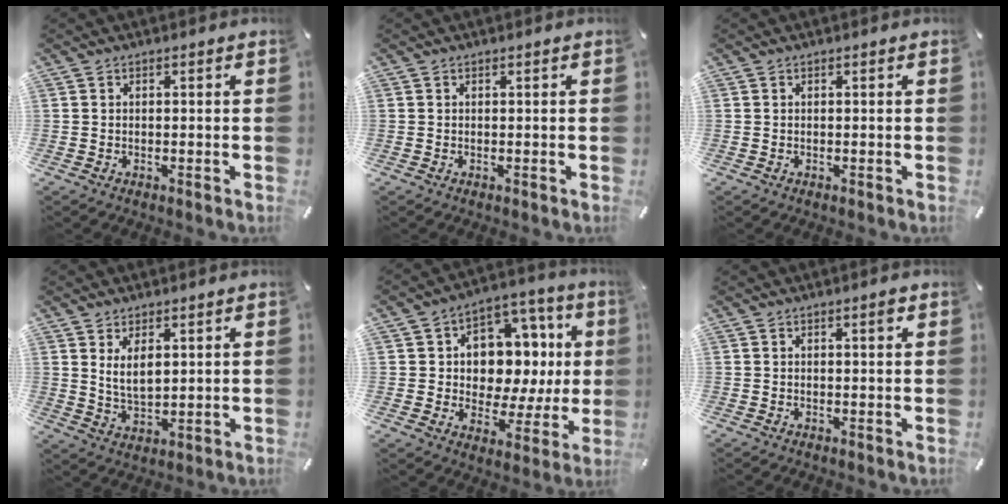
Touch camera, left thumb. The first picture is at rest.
{"total": 0.0}
{"total": 0.0}
{"total": 5.6, "force": [2.4, 2.8, 4.2], "torque": [-0.088, -0.005, 0.039]}
{"total": 12.3, "force": [3.0, 10.1, 6.4], "torque": [-0.074, -0.040, 0.059]}
{"total": 1.3, "force": [0.6, 0.3, 1.1], "torque": [-0.014, -0.001, 0.007]}